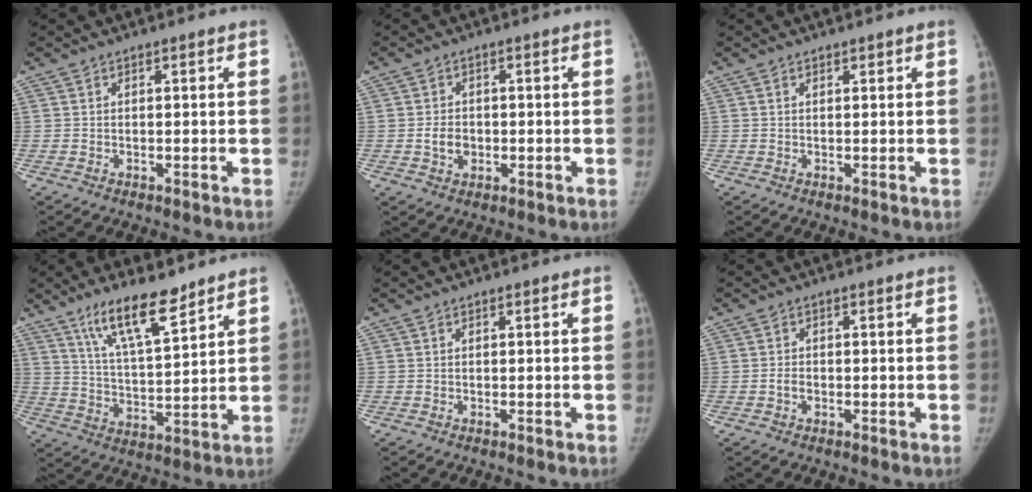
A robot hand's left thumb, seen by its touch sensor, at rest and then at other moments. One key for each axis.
{"total": 3.6, "fx": -0.6, "fy": 2.9, "fz": 2.1, "tx": -0.028, "ty": 0.004, "tz": -0.009}
{"total": 0.6, "fx": 0.4, "fy": 0.3, "fz": 0.2, "tx": -0.003, "ty": -0.003, "tz": 0.006}
{"total": 12.2, "fx": 8.7, "fy": 3.0, "fz": 8.1, "tx": -0.128, "ty": -0.053, "tz": 0.163}
{"total": 0.0}
{"total": 1.5, "fx": -0.5, "fy": 1.1, "fz": 0.8, "tx": -0.013, "ty": 0.006, "tz": -0.010}